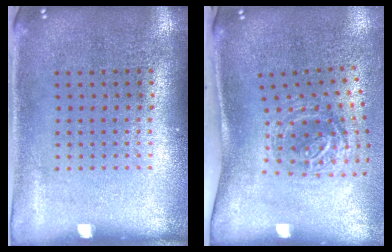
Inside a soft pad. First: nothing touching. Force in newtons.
{"total": 1.7, "press": 1.2, "slide": 1.3}